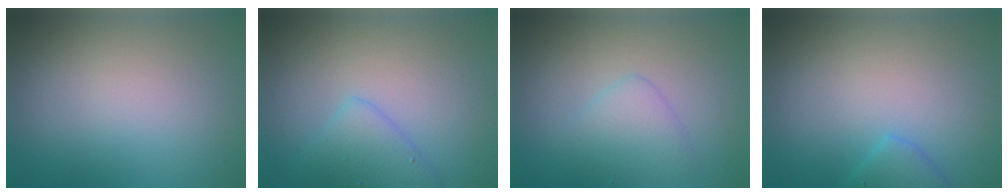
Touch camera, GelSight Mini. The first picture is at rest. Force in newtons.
{"total": 2.8, "press": 2.8, "slide": 0.1}
{"total": 2.5, "press": 2.5, "slide": 0.1}
{"total": 1.9, "press": 1.9, "slide": 0.1}